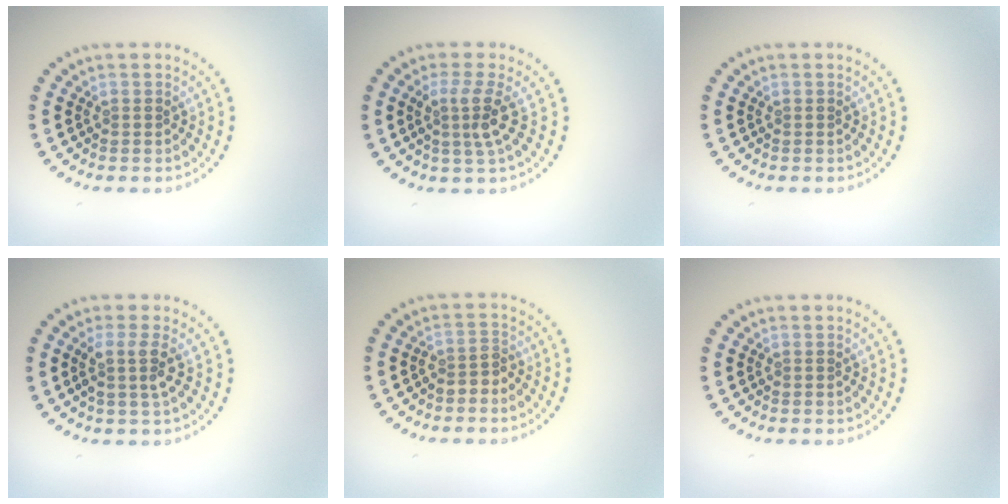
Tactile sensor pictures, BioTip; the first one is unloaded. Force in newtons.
{"total": 2.7, "press": 2.0, "slide": 1.8}
{"total": 0.0}
{"total": 2.3, "press": 1.8, "slide": 1.4}
{"total": 1.4, "press": 1.2, "slide": 0.8}
{"total": 0.0}